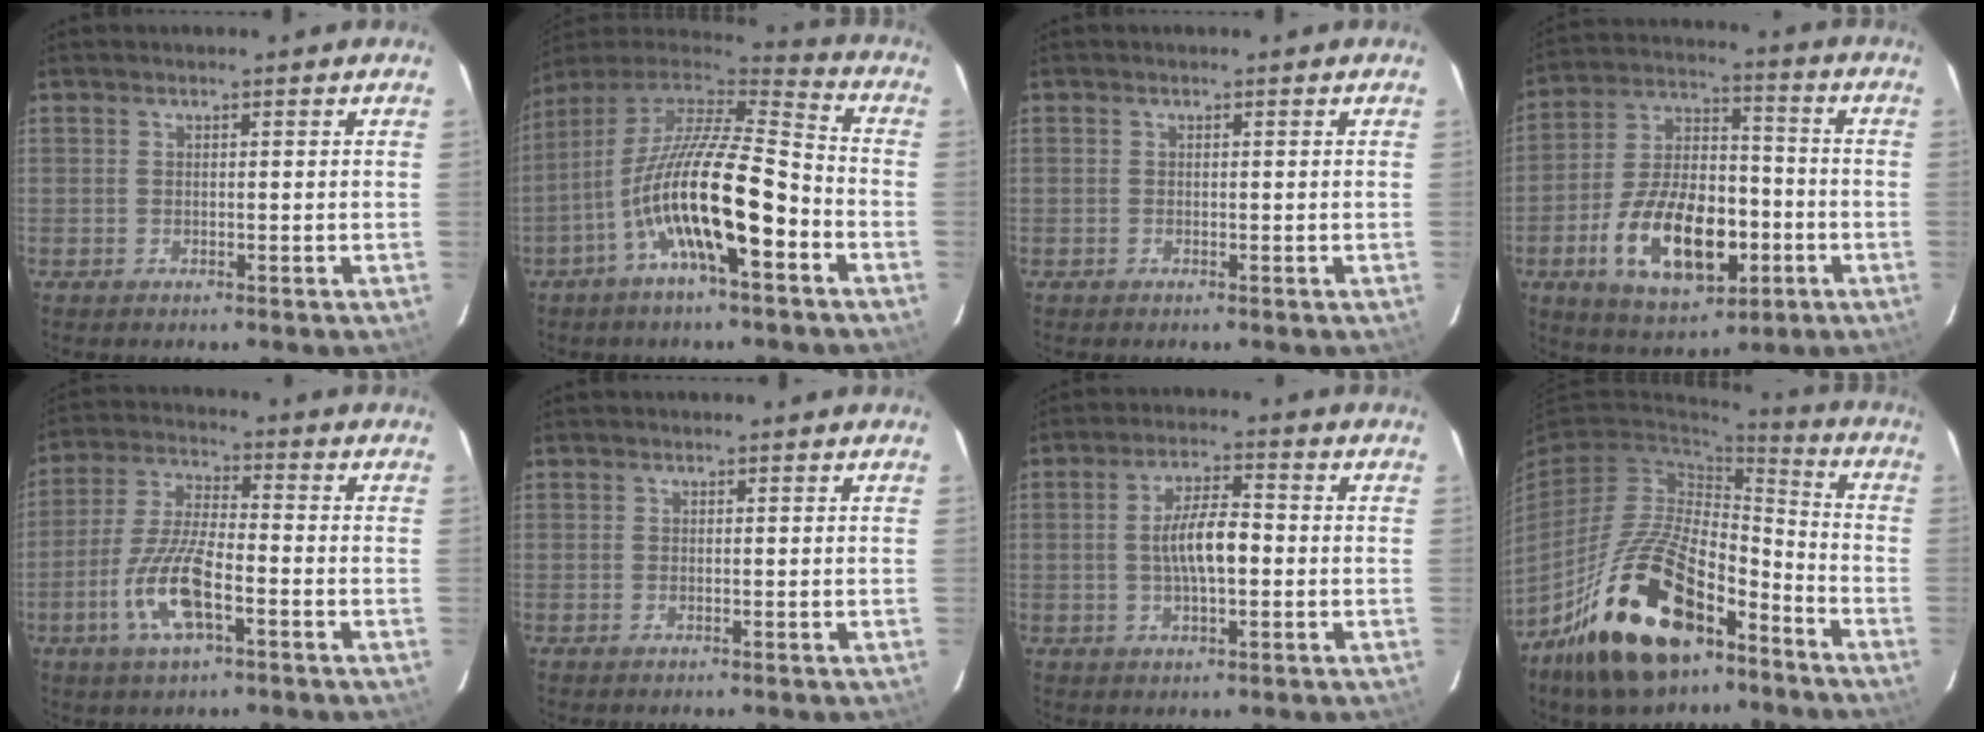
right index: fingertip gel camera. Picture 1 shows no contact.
{"total": 18.7, "force": [-7.5, 4.3, 16.5], "torque": [-0.293, -0.022, -0.144]}
{"total": 0.0}
{"total": 19.0, "force": [-6.4, 10.2, 14.7], "torque": [-0.294, 0.009, -0.092]}
{"total": 11.6, "force": [-4.8, 3.3, 10.1], "torque": [-0.214, -0.004, -0.094]}
{"total": 0.0}
{"total": 7.4, "force": [-0.6, 2.4, 7.0], "torque": [-0.129, 0.008, -0.008]}
{"total": 22.6, "force": [-13.6, 10.6, 14.6], "torque": [-0.277, 0.002, -0.225]}